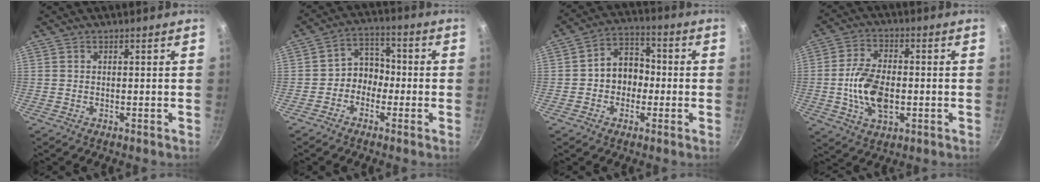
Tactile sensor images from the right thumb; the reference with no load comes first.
{"total": 6.2, "force": [-1.8, 5.1, 2.9], "torque": [-0.002, 0.035, -0.044]}
{"total": 8.7, "force": [-1.0, 7.1, 5.0], "torque": [-0.028, 0.031, -0.028]}
{"total": 11.4, "force": [-1.5, 6.7, 9.1], "torque": [-0.161, 0.012, -0.032]}